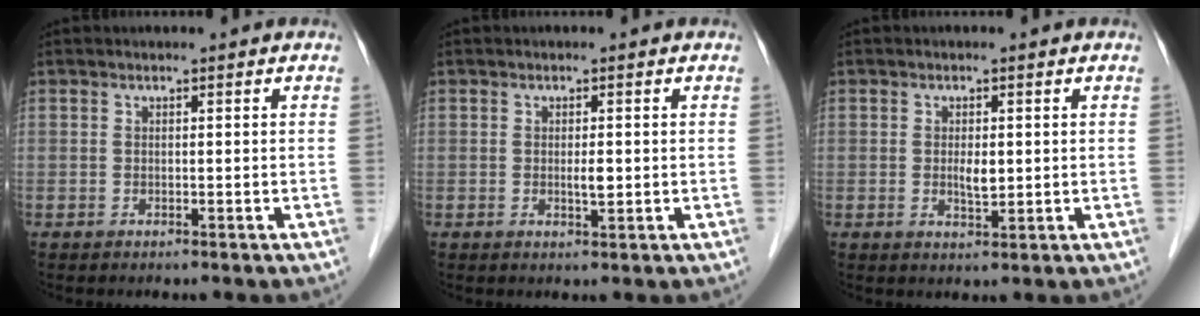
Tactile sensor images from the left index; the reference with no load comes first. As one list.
[{"total": 1.6, "force": [0.0, 0.4, 1.6], "torque": [-0.028, -0.002, 0.000]}, {"total": 2.5, "force": [0.1, 0.9, 2.3], "torque": [-0.042, -0.003, 0.004]}]